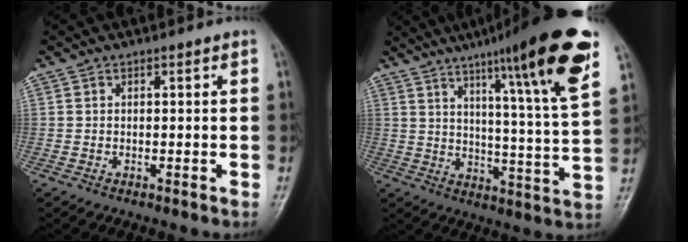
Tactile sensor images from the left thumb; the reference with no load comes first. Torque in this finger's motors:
{"motor_torque": [0.87, 0.35, 1.79, -0.98, 0.12]}